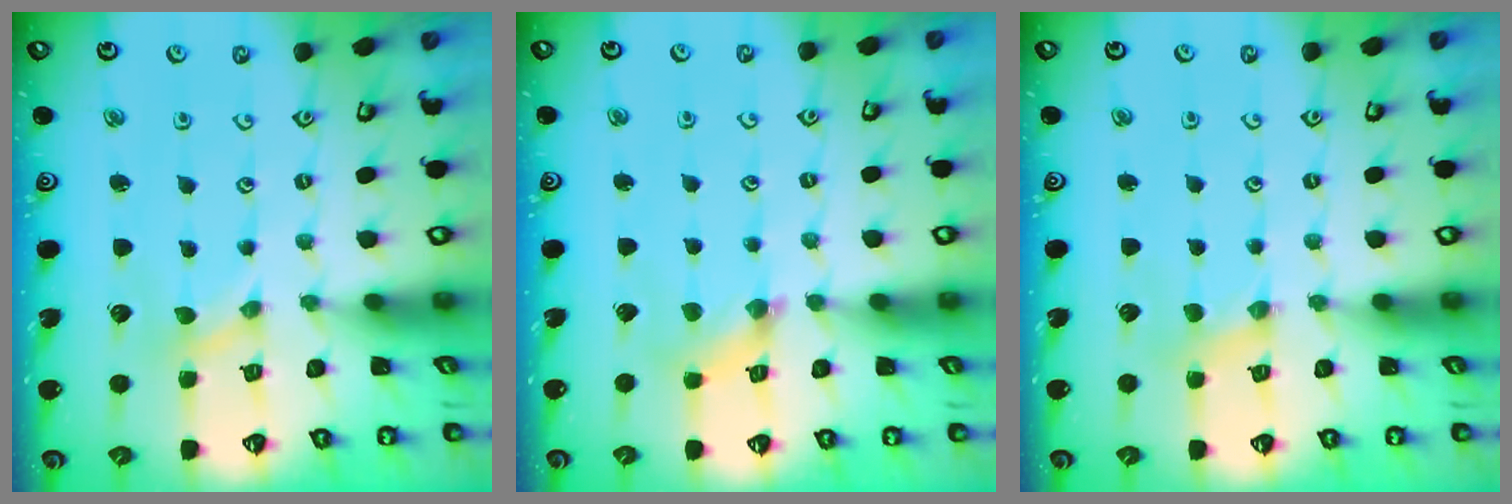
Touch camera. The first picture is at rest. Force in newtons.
{"total": 2.2, "press": 2.2, "slide": 0.4}
{"total": 2.0, "press": 1.9, "slide": 0.4}